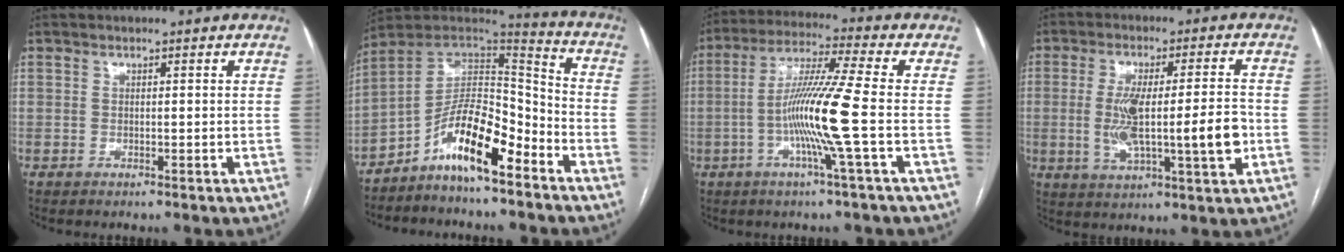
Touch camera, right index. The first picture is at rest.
{"total": 12.3, "force": [-7.5, 3.2, 9.2], "torque": [-0.156, 0.034, -0.134]}
{"total": 11.6, "force": [-2.4, -1.9, 11.2], "torque": [-0.215, -0.006, -0.054]}
{"total": 12.3, "force": [-1.6, 1.7, 12.0], "torque": [-0.216, 0.005, -0.022]}